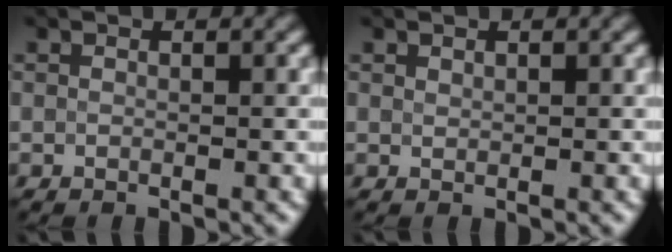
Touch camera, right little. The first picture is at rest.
{"total": 0.6, "force": [0.5, 0.3, 0.2], "torque": [-0.002, 0.000, 0.008]}